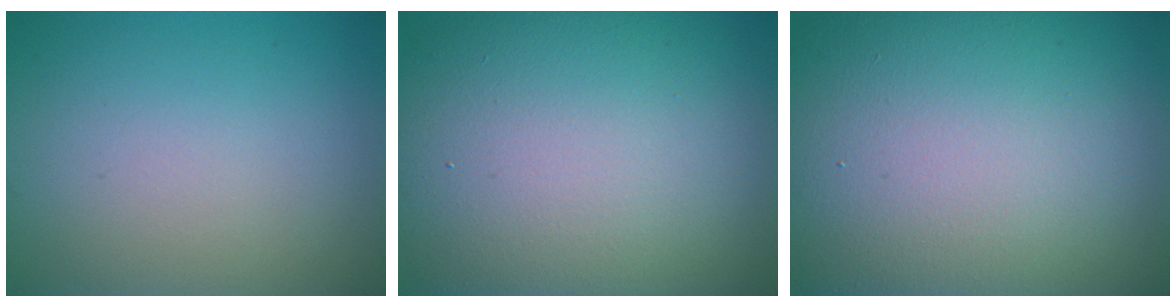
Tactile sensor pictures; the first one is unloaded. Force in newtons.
{"total": 17.4, "press": 17.4, "slide": 1.0}
{"total": 22.2, "press": 22.2, "slide": 1.3}